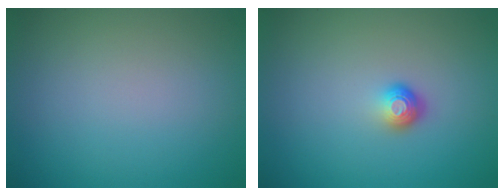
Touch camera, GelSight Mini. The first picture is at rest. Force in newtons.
{"total": 1.6, "press": 1.1, "slide": 1.2}